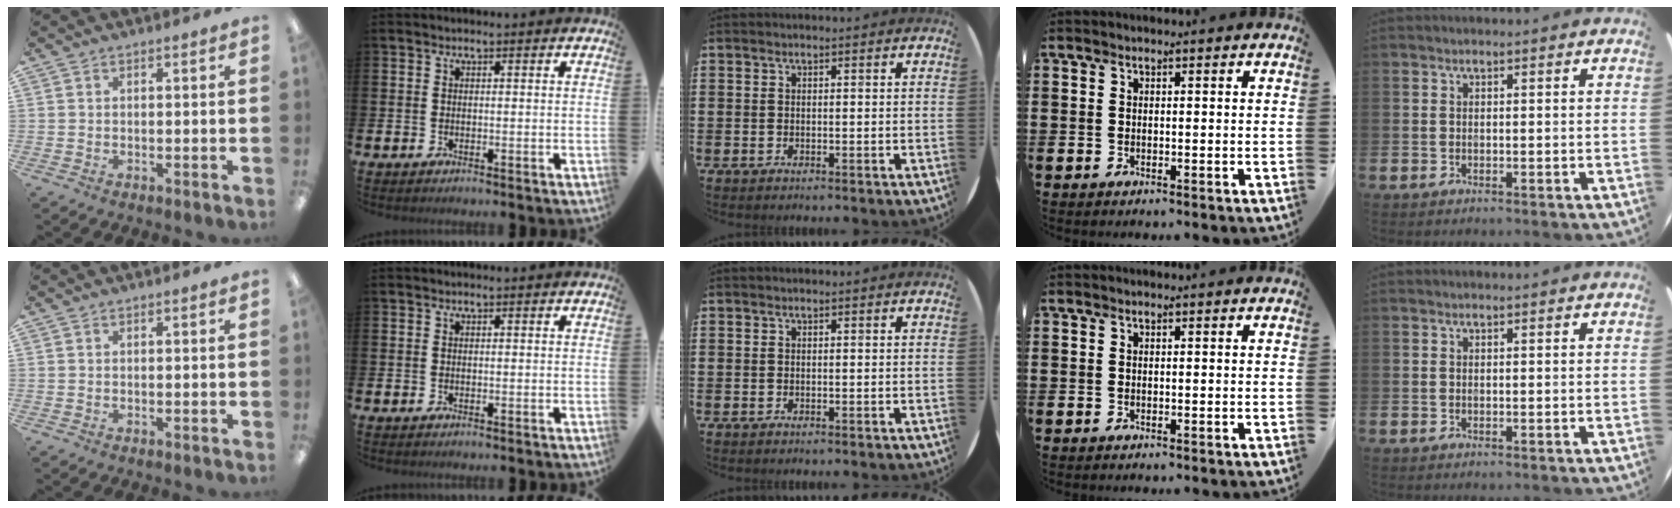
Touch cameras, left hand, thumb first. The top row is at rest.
{}